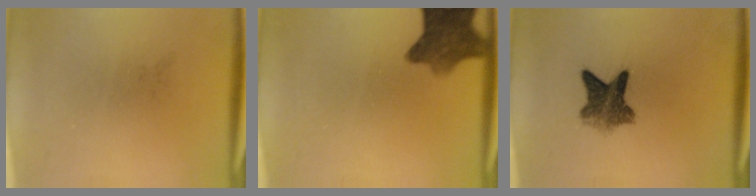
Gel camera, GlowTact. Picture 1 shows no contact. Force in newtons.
{"total": 8.5}
{"total": 6.3}